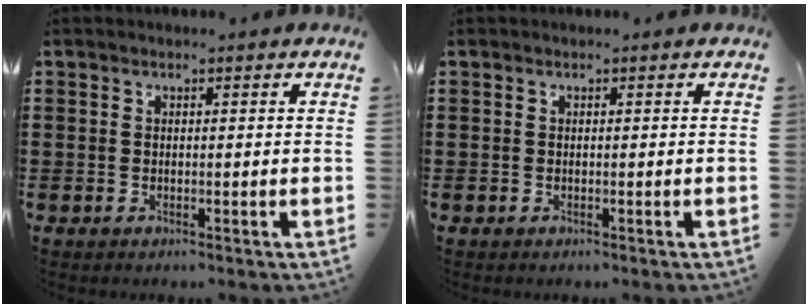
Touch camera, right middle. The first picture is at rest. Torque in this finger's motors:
{"motor_torque": [0.00, 0.00, 0.00, -0.01]}